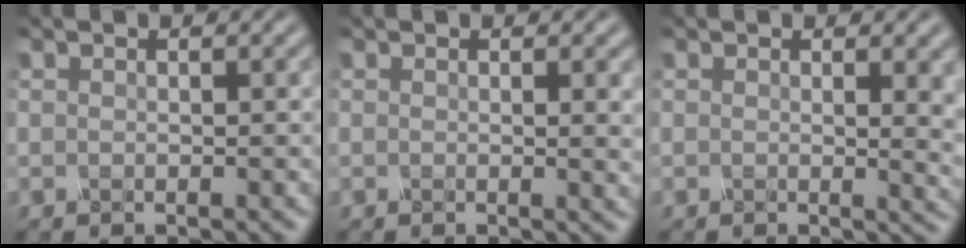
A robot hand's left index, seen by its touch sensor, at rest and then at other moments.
{"total": 2.2, "force": [0.2, 0.7, 2.0], "torque": [-0.016, -0.001, -0.002]}
{"total": 4.0, "force": [0.7, 1.5, 3.7], "torque": [-0.028, -0.002, 0.011]}